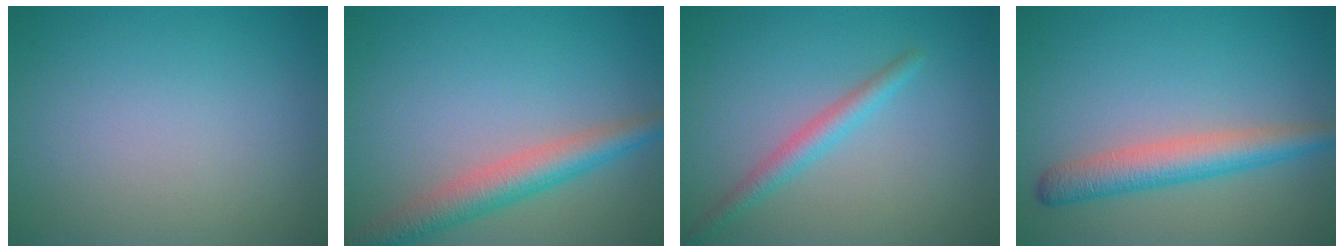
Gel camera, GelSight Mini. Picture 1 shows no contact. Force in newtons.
{"total": 4.5, "press": 4.5, "slide": 0.2}
{"total": 2.1, "press": 2.1, "slide": 0.0}
{"total": 4.2, "press": 4.2, "slide": 0.1}